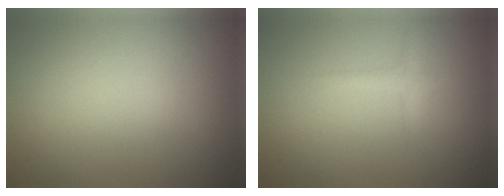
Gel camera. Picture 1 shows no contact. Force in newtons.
{"total": 1.0, "press": 1.0, "slide": 0.1}